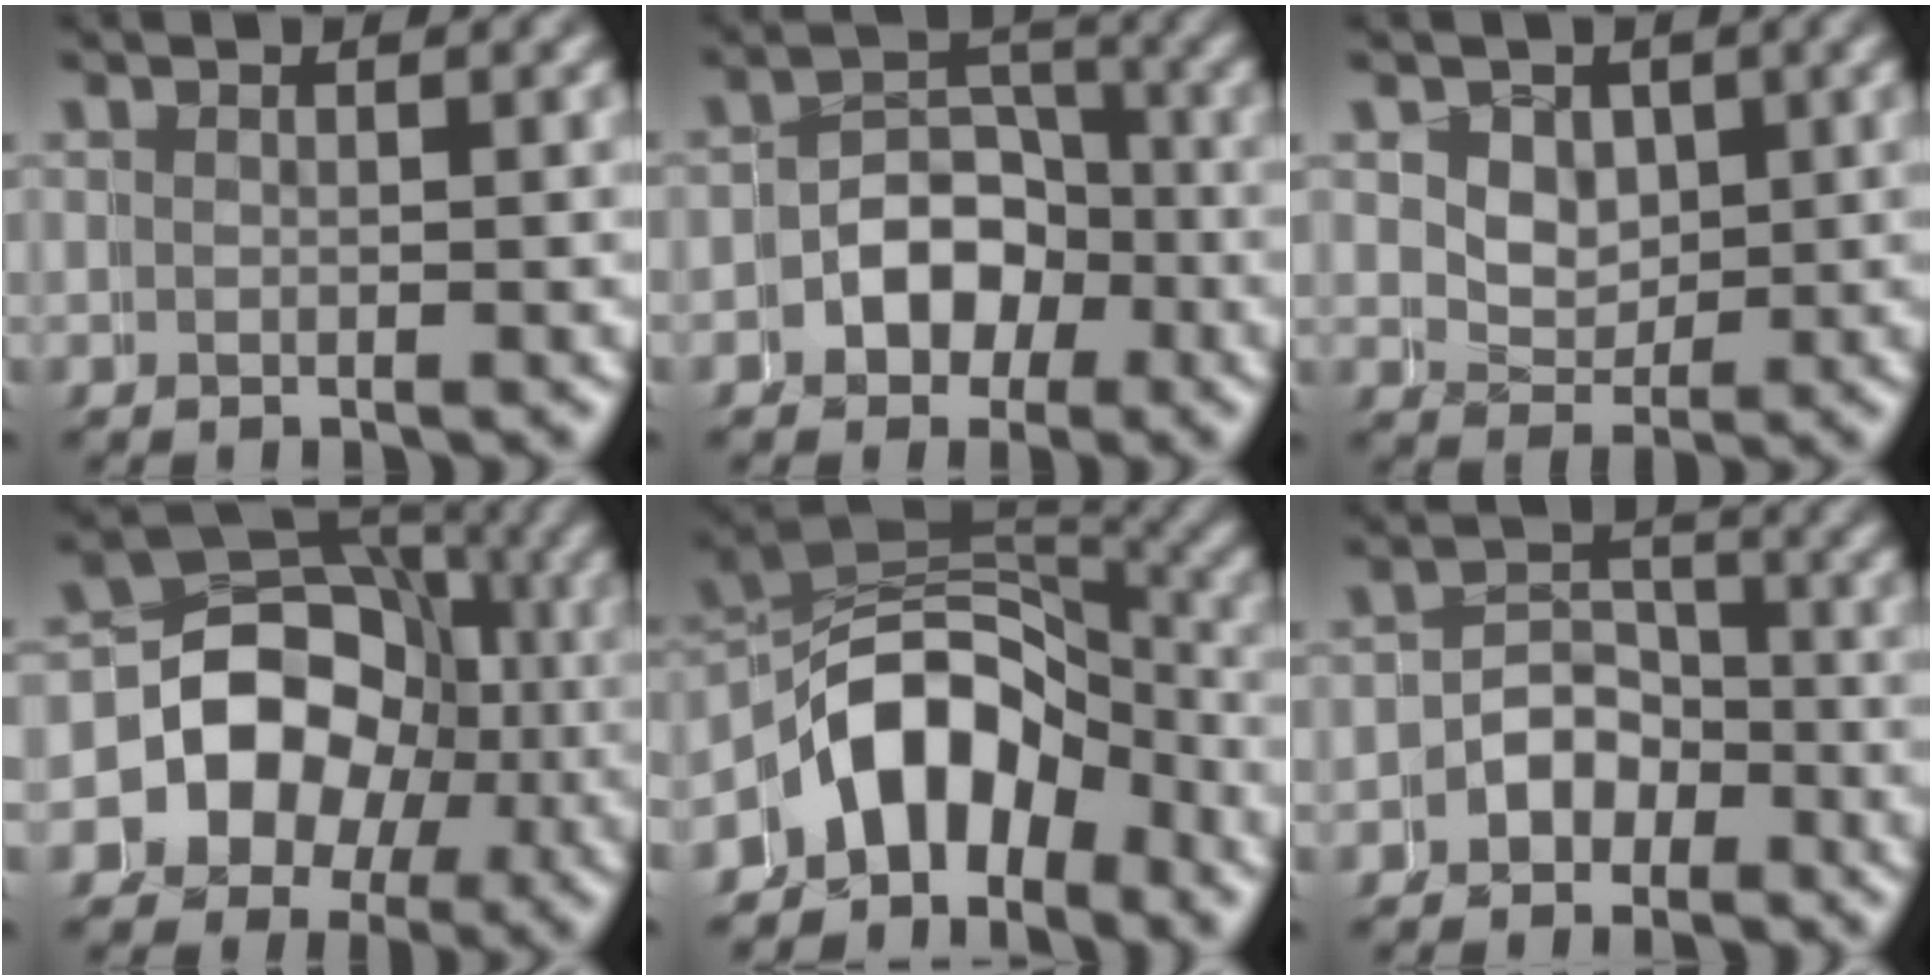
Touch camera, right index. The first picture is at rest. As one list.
[{"total": 4.0, "force": [-1.3, 3.7, 0.8], "torque": [-0.021, -0.010, -0.027]}, {"total": 2.2, "force": [1.3, 1.8, -0.3], "torque": [0.004, -0.016, 0.026]}, {"total": 12.6, "force": [-0.4, 11.4, 5.3], "torque": [-0.125, -0.024, -0.013]}, {"total": 9.9, "force": [-2.3, 8.0, 5.4], "torque": [-0.113, -0.023, -0.043]}, {"total": 3.2, "force": [-2.1, 2.3, -0.4], "torque": [0.007, -0.007, -0.045]}]